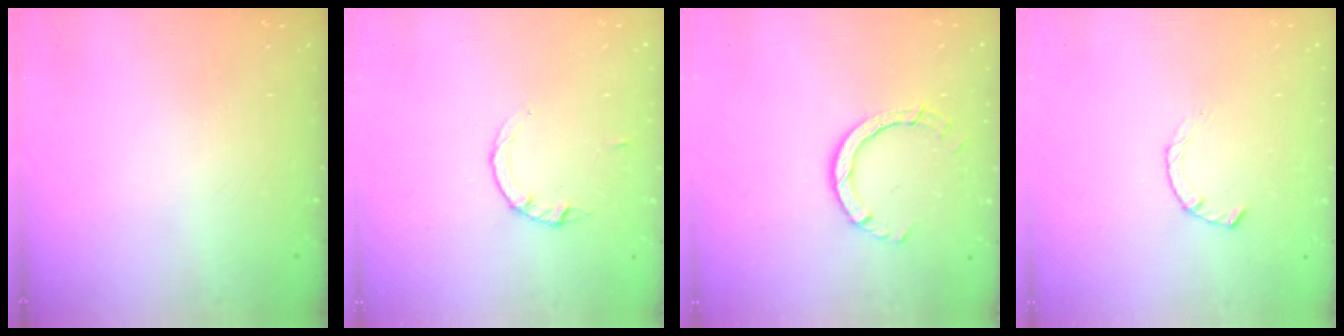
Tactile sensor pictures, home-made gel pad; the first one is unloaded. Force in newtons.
{"total": 2.8, "press": 2.8, "slide": 0.4}
{"total": 5.9, "press": 5.9, "slide": 0.5}
{"total": 2.3, "press": 2.2, "slide": 0.4}